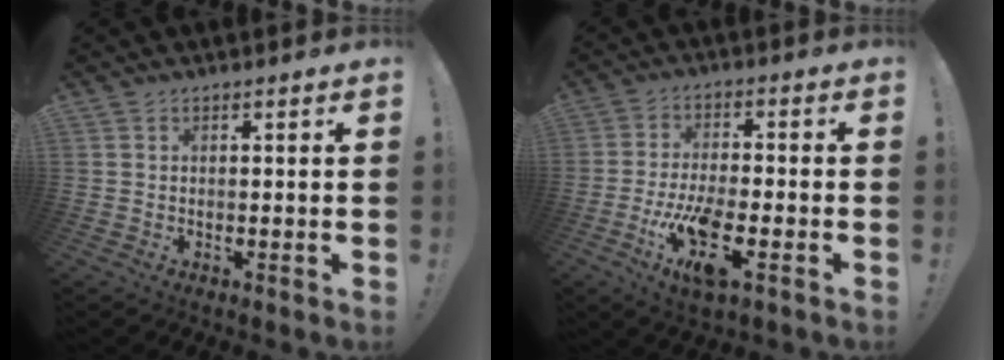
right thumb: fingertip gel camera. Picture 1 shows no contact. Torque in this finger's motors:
{"motor_torque": [1.72, 1.65, 1.20, -0.61, 0.11]}